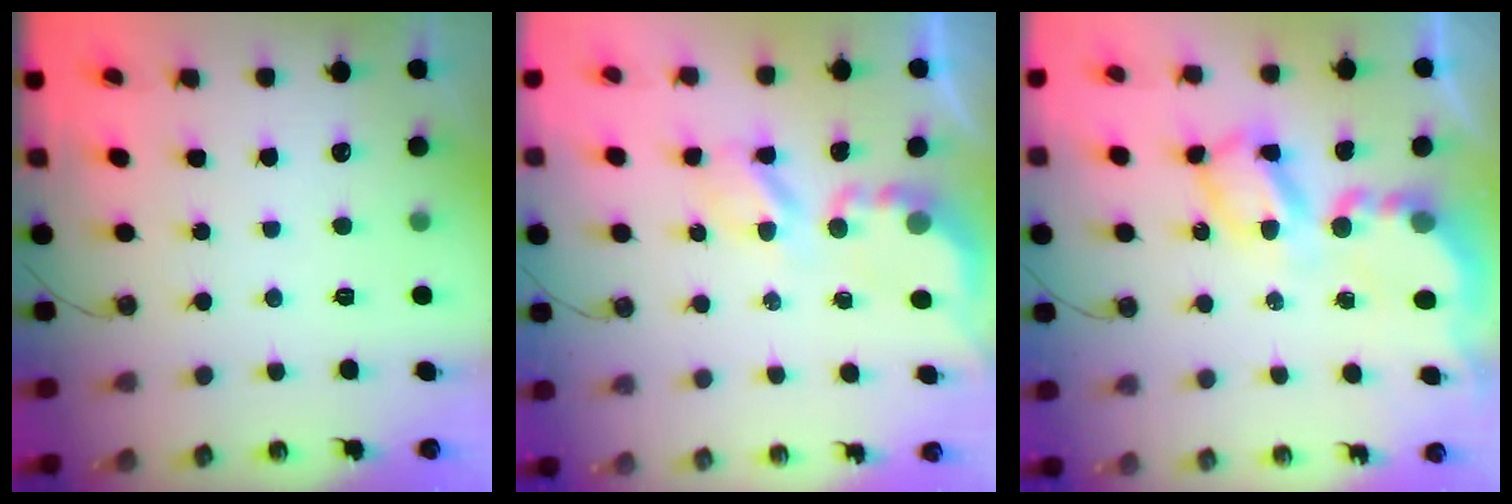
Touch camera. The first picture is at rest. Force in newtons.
{"total": 5.0, "press": 5.0, "slide": 0.3}
{"total": 10.8, "press": 10.7, "slide": 0.8}